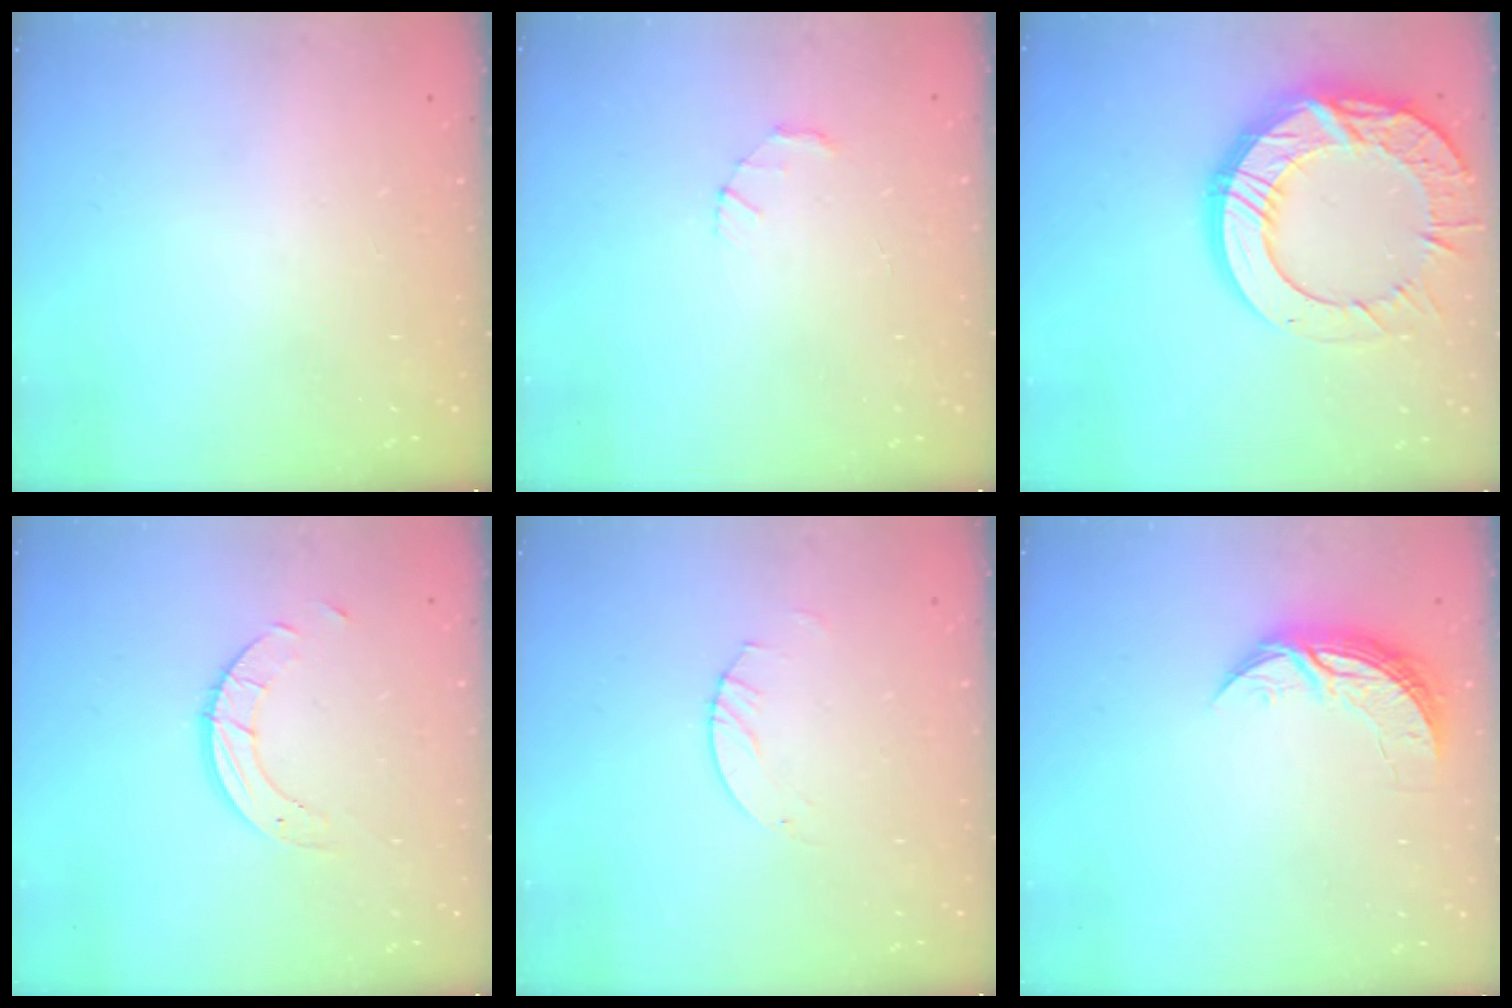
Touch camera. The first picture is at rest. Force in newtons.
{"total": 1.4, "press": 1.3, "slide": 0.3}
{"total": 22.7, "press": 22.7, "slide": 1.8}
{"total": 4.9, "press": 4.9, "slide": 0.4}
{"total": 2.0, "press": 2.0, "slide": 0.2}
{"total": 8.4, "press": 8.4, "slide": 0.6}